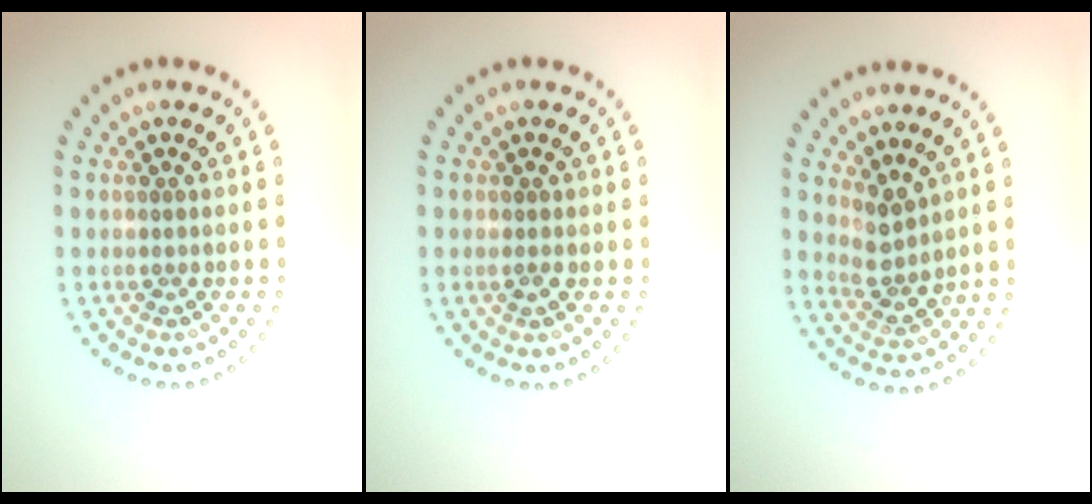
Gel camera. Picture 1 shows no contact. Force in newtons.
{"total": 0.8, "press": 0.8, "slide": 0.0}
{"total": 2.5, "press": 1.9, "slide": 1.6}